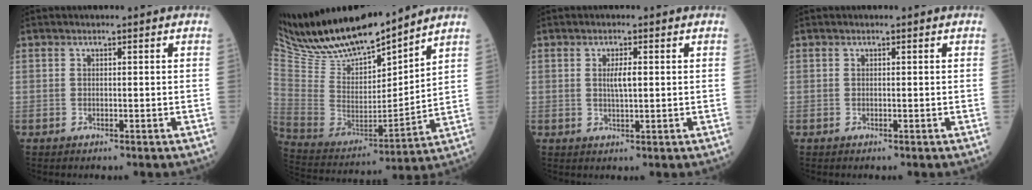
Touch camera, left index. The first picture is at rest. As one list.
[{"total": 20.9, "force": [18.8, 3.9, 8.4], "torque": [-0.171, -0.010, 0.341]}, {"total": 2.5, "force": [0.4, 0.6, 2.4], "torque": [-0.049, -0.002, 0.009]}, {"total": 0.0}]